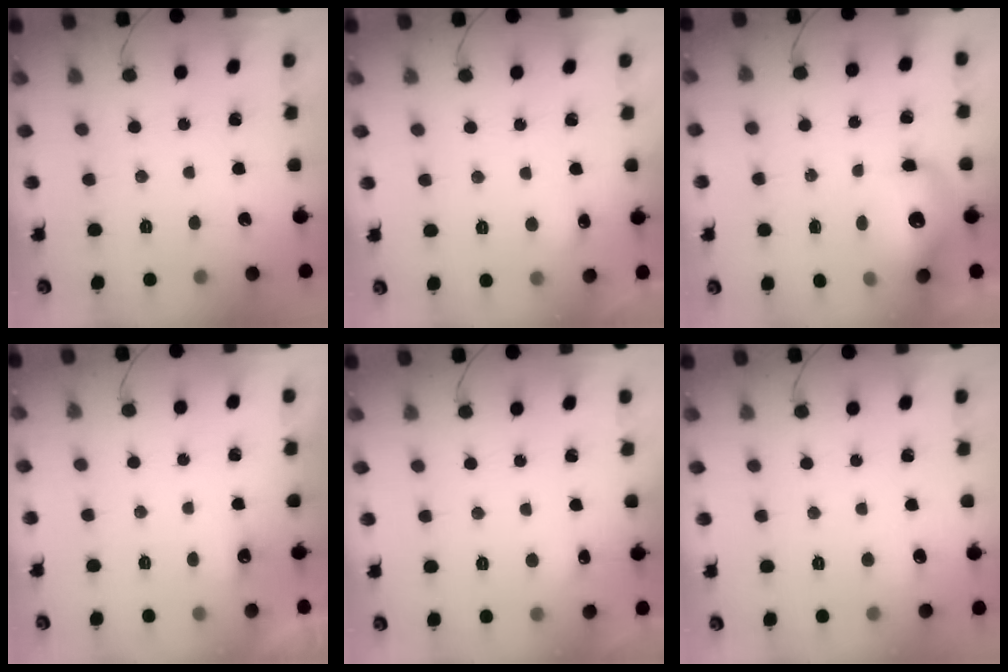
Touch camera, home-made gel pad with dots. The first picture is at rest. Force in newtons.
{"total": 5.3, "press": 5.1, "slide": 1.3}
{"total": 12.2, "press": 11.9, "slide": 3.0}
{"total": 2.9, "press": 2.8, "slide": 0.8}
{"total": 4.8, "press": 4.7, "slide": 1.1}
{"total": 4.6, "press": 4.3, "slide": 1.4}